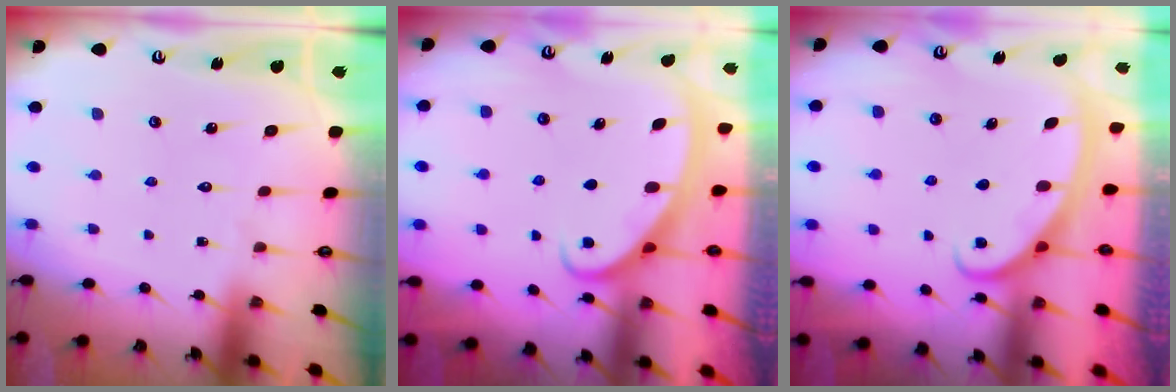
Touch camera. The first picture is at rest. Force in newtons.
{"total": 2.7, "press": 2.7, "slide": 0.4}
{"total": 3.0, "press": 3.0, "slide": 0.4}